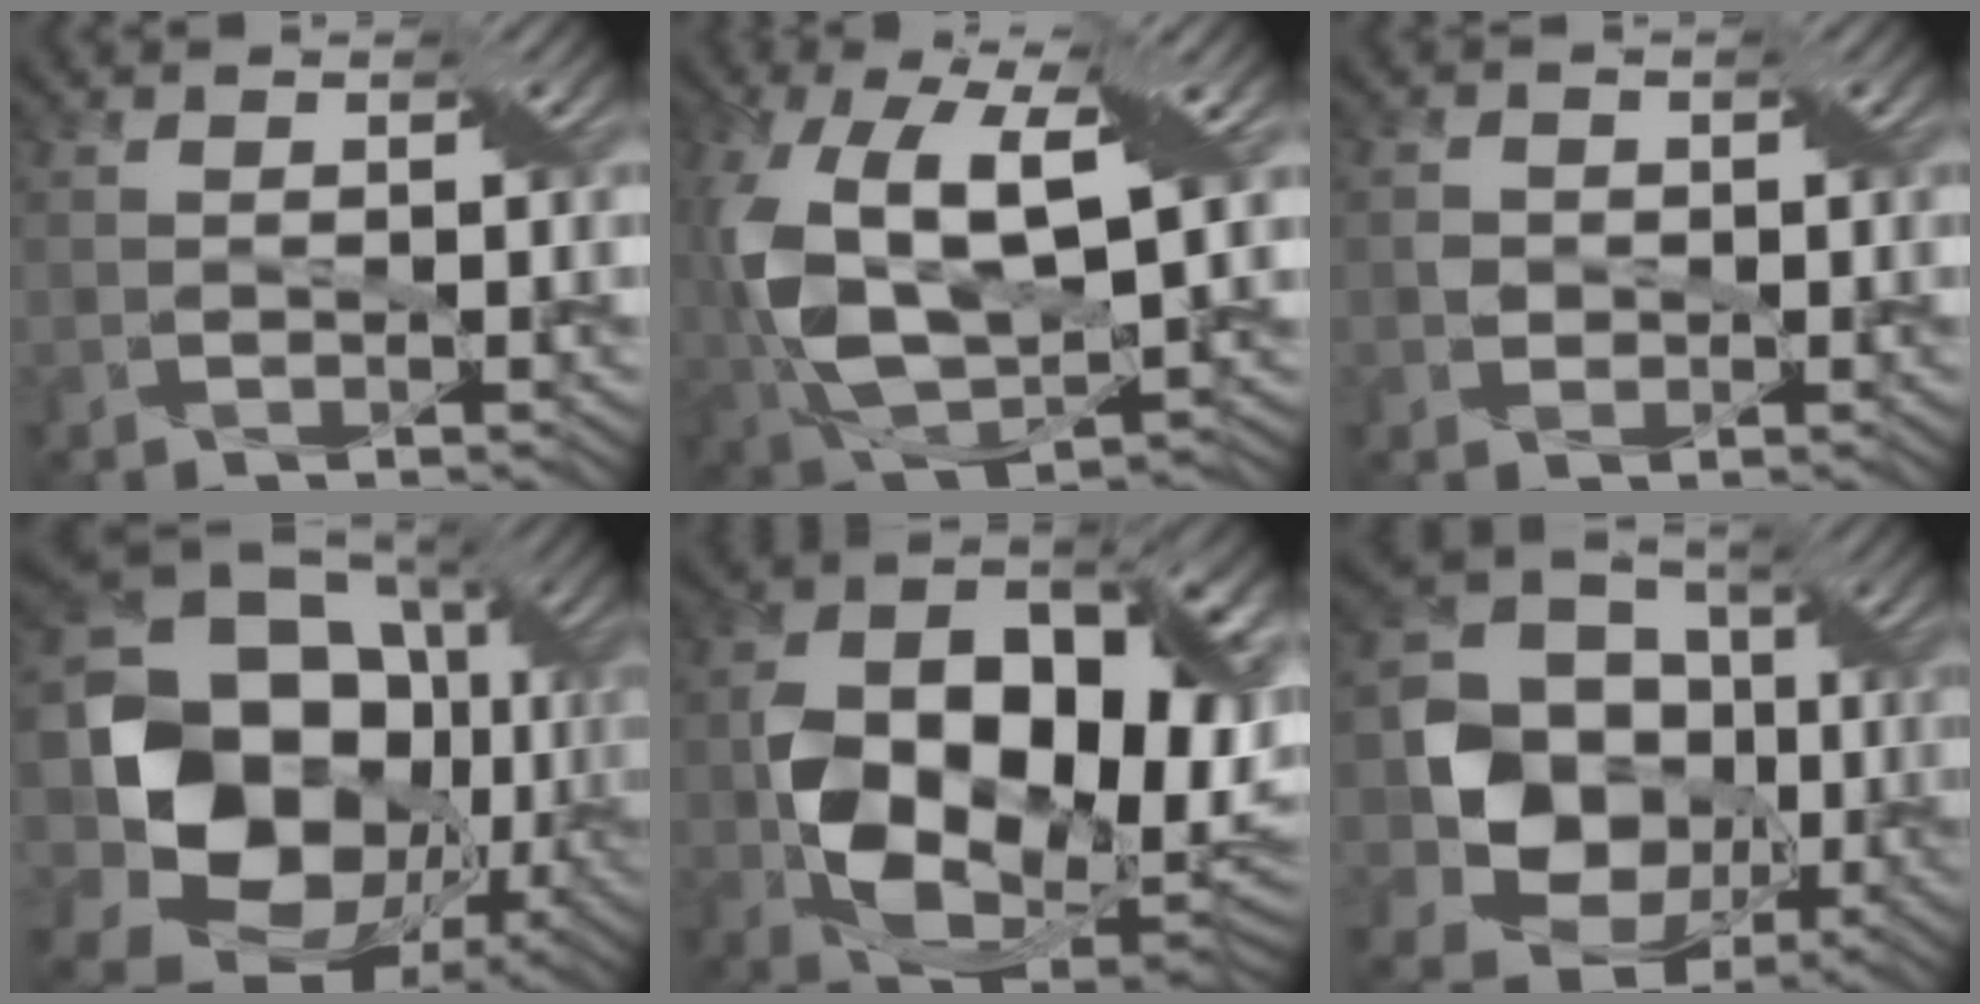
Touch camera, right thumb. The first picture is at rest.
{"total": 15.0, "force": [1.7, 8.2, 12.4], "torque": [-0.288, -0.019, 0.040]}
{"total": 1.6, "force": [0.0, 1.6, 0.2], "torque": [-0.005, 0.000, -0.003]}
{"total": 23.7, "force": [-1.1, 18.9, 14.2], "torque": [-0.316, -0.024, -0.043]}
{"total": 19.2, "force": [-1.9, 13.7, 13.3], "torque": [-0.242, -0.049, 0.011]}
{"total": 15.8, "force": [-1.5, 13.9, 7.5], "torque": [-0.165, -0.021, -0.029]}